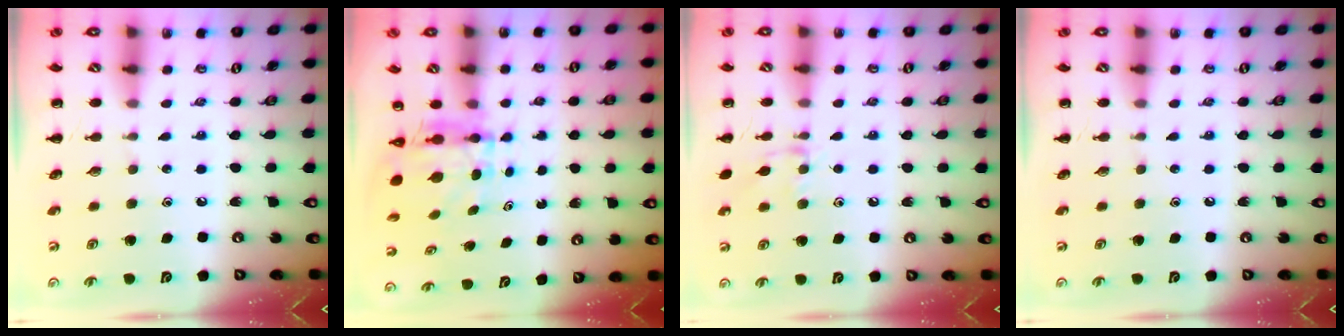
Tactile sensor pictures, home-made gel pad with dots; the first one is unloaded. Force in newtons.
{"total": 5.2, "press": 5.1, "slide": 0.8}
{"total": 7.6, "press": 7.5, "slide": 1.0}
{"total": 0.0}